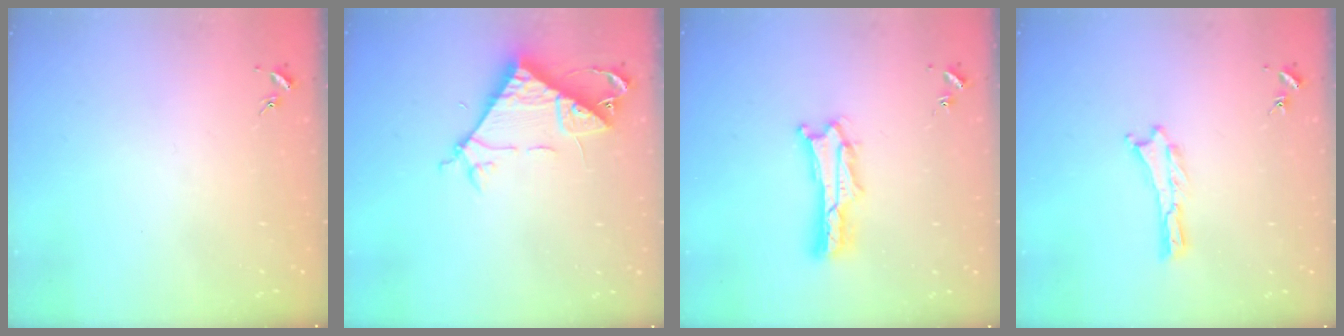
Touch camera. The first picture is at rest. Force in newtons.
{"total": 8.4, "press": 8.3, "slide": 0.7}
{"total": 2.1, "press": 2.1, "slide": 0.3}
{"total": 0.0}